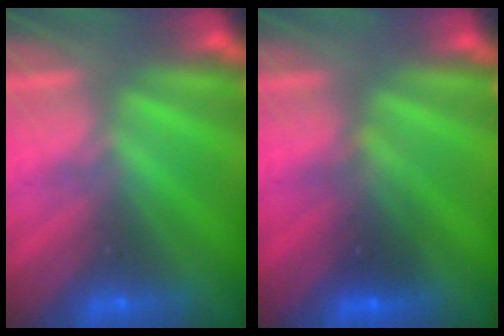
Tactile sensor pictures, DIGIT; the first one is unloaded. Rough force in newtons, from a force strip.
{"total": 2.8}